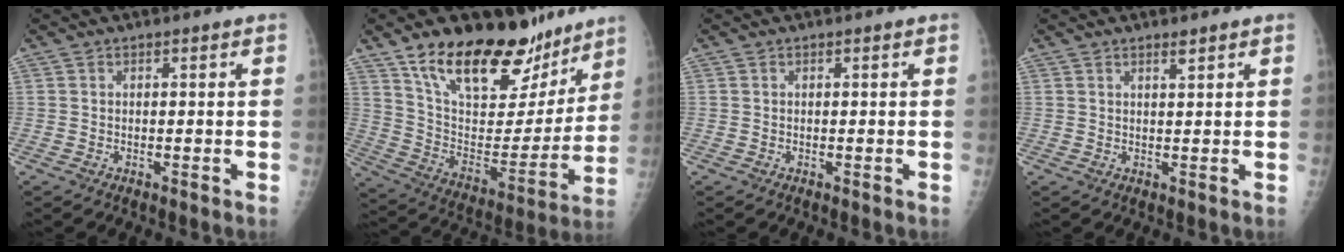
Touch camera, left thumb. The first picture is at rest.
{"total": 26.0, "force": [18.0, 11.9, 14.5], "torque": [-0.180, -0.075, 0.296]}
{"total": 0.0}
{"total": 1.3, "force": [1.0, 0.2, 0.8], "torque": [-0.010, -0.009, 0.019]}